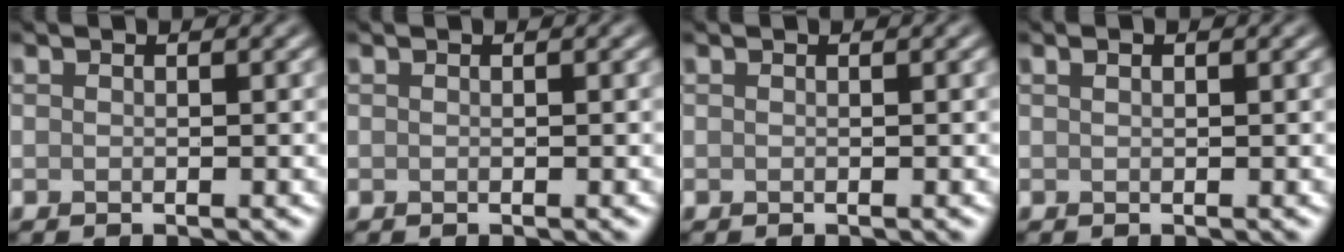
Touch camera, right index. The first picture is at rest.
{"total": 0.0}
{"total": 0.0}
{"total": 0.6, "force": [0.2, 0.2, 0.5], "torque": [-0.014, 0.003, 0.005]}